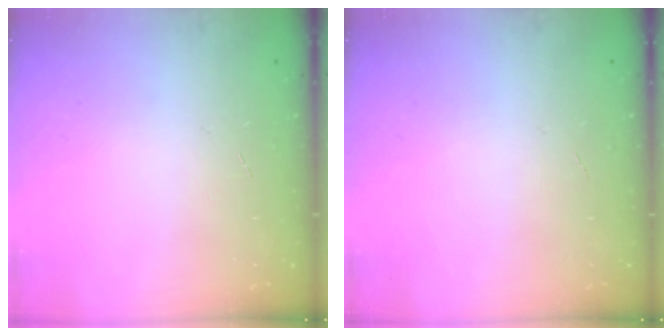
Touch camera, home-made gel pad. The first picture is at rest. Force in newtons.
{"total": 0.0}